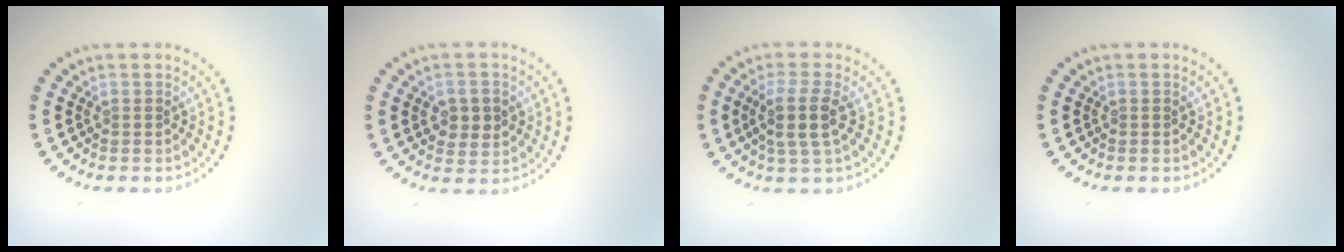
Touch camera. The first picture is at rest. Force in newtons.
{"total": 2.6, "press": 2.6, "slide": 0.3}
{"total": 2.9, "press": 2.5, "slide": 1.5}
{"total": 0.0}